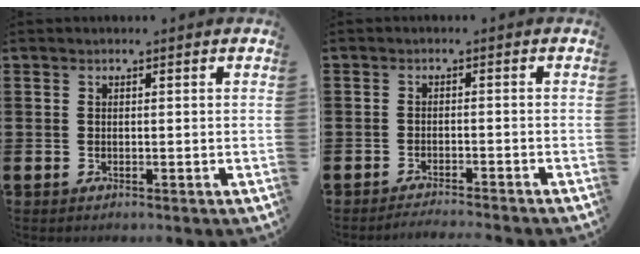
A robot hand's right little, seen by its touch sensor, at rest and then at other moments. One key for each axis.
{"total": 1.5, "fx": -1.5, "fy": -0.3, "fz": 0.2, "tx": -0.003, "ty": 0.003, "tz": -0.030}